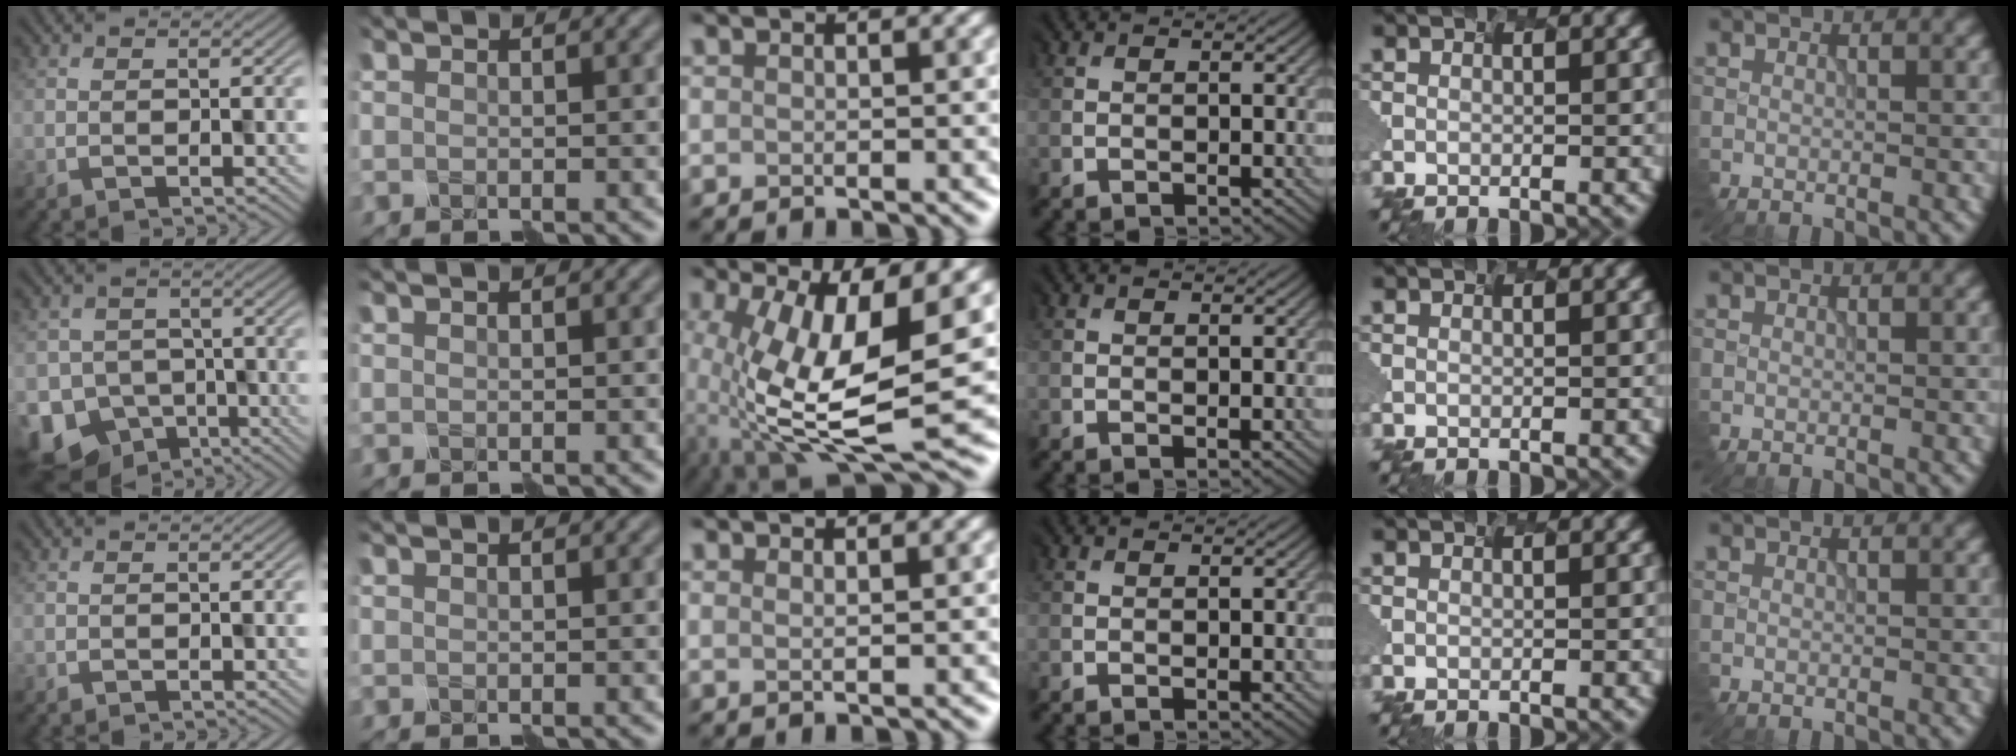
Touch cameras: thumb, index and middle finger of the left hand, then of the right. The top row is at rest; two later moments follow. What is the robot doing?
{"motion": "disassemble", "object": "velcro strap"}